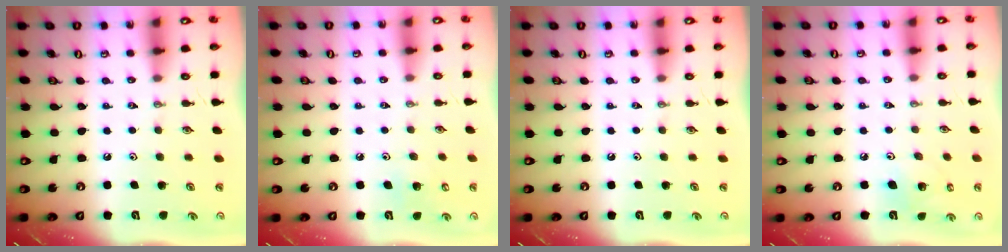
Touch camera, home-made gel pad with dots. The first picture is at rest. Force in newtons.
{"total": 6.4, "press": 6.3, "slide": 0.5}
{"total": 0.0}
{"total": 7.2, "press": 6.9, "slide": 1.9}